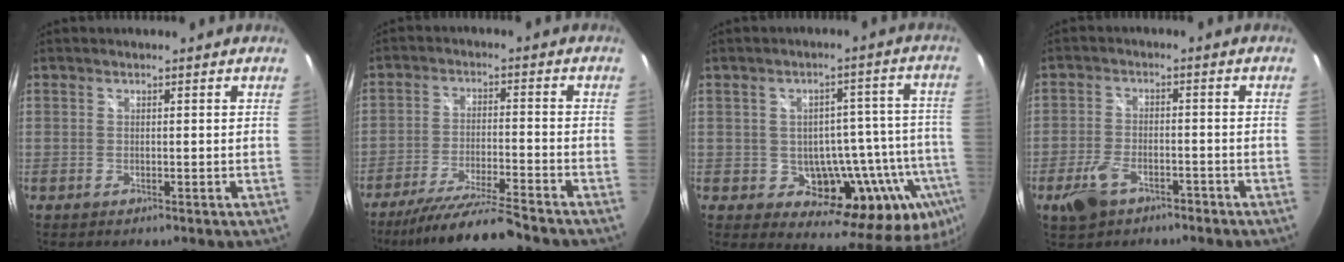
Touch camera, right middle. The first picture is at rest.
{"total": 11.6, "force": [-10.4, -0.6, 5.2], "torque": [-0.113, -0.019, -0.180]}
{"total": 15.9, "force": [-5.1, 10.8, 10.5], "torque": [-0.137, 0.006, -0.054]}
{"total": 7.2, "force": [-4.5, 4.0, 3.9], "torque": [-0.102, -0.005, -0.076]}